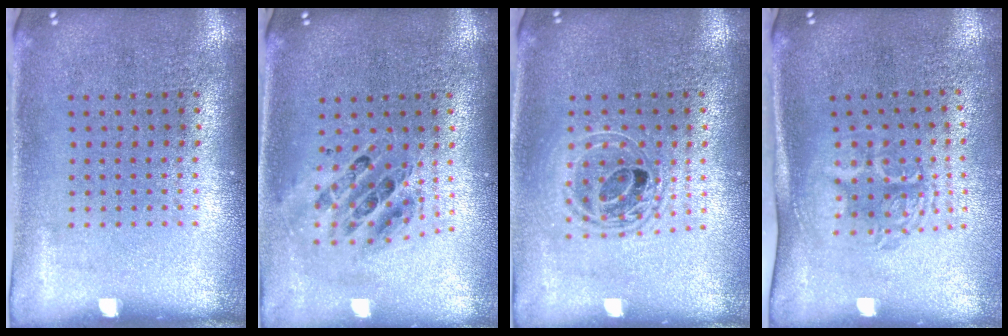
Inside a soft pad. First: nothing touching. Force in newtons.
{"total": 0.7, "press": 0.7, "slide": 0.1}
{"total": 1.7, "press": 1.4, "slide": 0.9}
{"total": 1.7, "press": 1.3, "slide": 1.1}